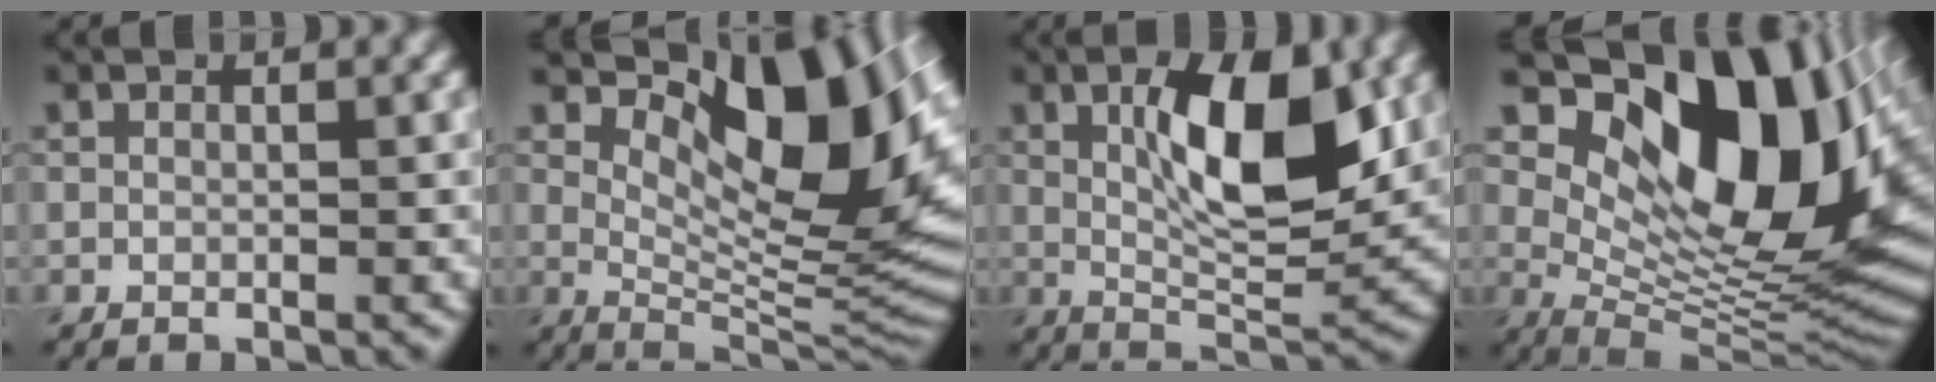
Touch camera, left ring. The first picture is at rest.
{"total": 13.1, "force": [5.2, 5.8, 10.5], "torque": [-0.151, -0.002, 0.094]}
{"total": 8.9, "force": [2.2, 3.3, 8.0], "torque": [-0.123, -0.001, 0.036]}
{"total": 16.1, "force": [6.1, 8.0, 12.5], "torque": [-0.166, 0.006, 0.104]}